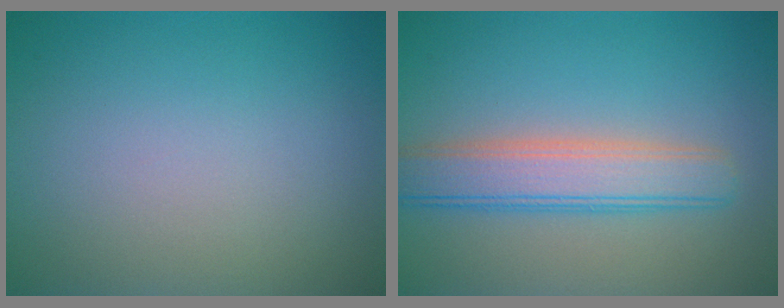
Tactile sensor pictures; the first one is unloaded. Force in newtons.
{"total": 5.0, "press": 5.0, "slide": 0.2}